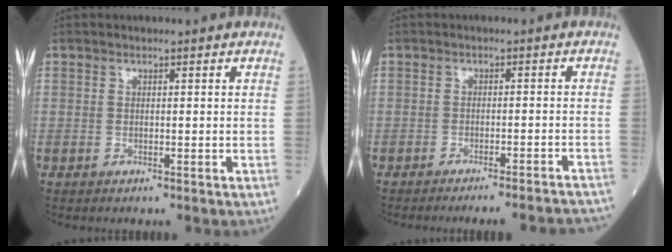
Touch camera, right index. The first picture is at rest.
{"total": 11.7, "force": [-11.2, 0.2, 3.3], "torque": [-0.023, -0.001, -0.127]}